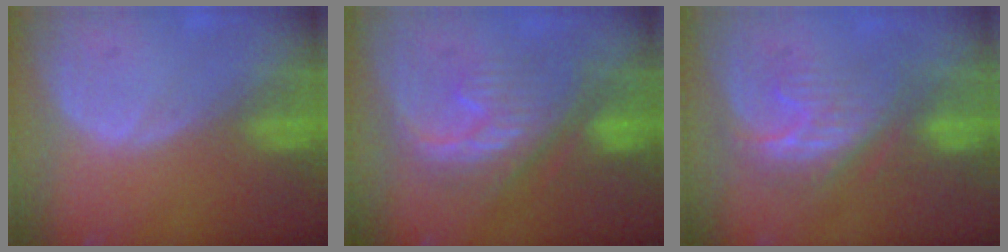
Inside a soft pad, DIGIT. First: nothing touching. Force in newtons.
{"total": 7.9, "press": 7.9, "slide": 1.0}
{"total": 7.6, "press": 7.1, "slide": 2.7}